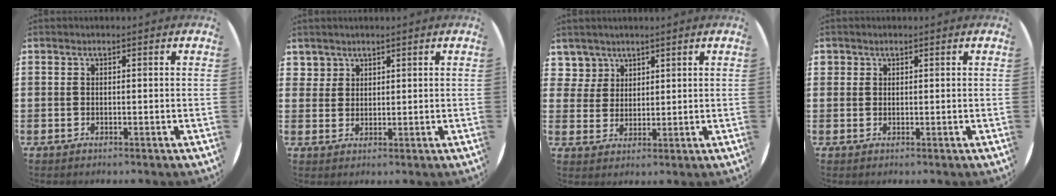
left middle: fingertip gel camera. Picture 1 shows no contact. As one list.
[{"total": 2.0, "force": [1.6, 1.2, 0.1], "torque": [-0.006, 0.005, 0.033]}, {"total": 3.5, "force": [2.4, 2.5, 0.1], "torque": [-0.006, 0.003, 0.045]}, {"total": 0.8, "force": [0.6, 0.5, 0.0], "torque": [0.000, 0.004, 0.012]}]